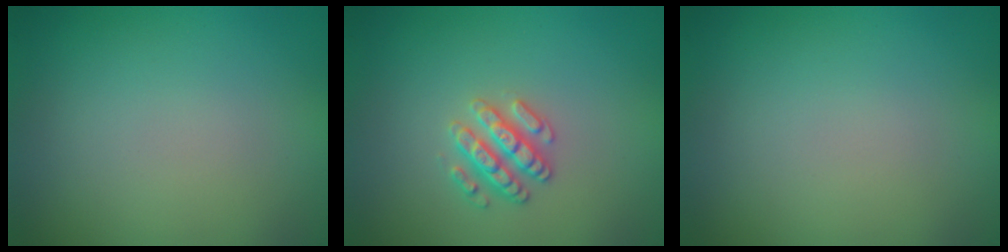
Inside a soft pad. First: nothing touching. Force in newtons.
{"total": 2.5, "press": 2.5, "slide": 0.4}
{"total": 0.0}